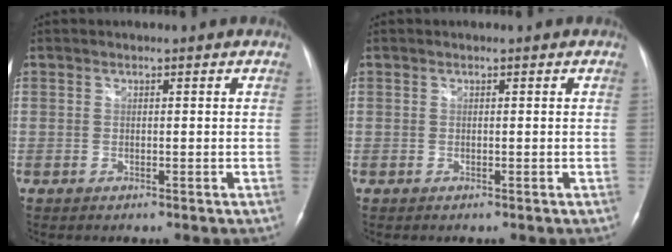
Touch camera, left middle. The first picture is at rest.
{"total": 0.0}